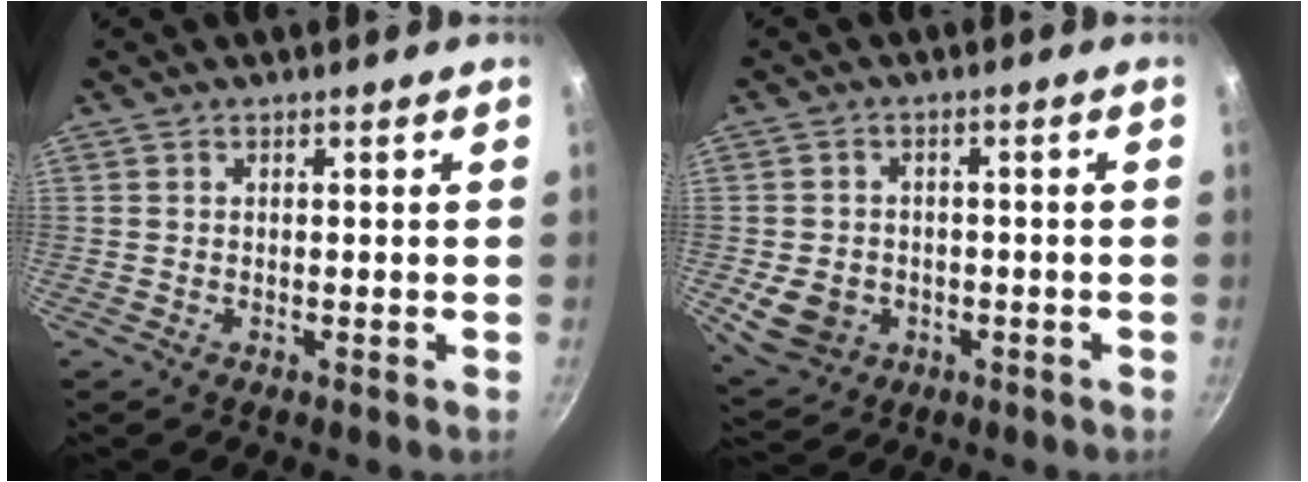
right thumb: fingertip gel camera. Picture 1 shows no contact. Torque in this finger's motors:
{"motor_torque": [0.90, 0.80, 0.62, -0.41, 0.03]}